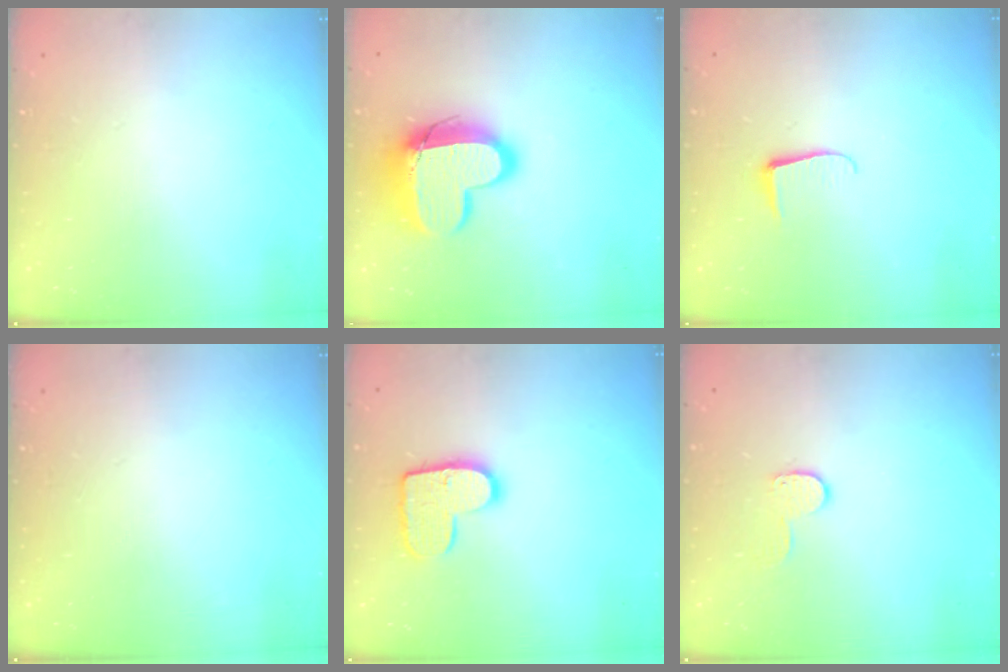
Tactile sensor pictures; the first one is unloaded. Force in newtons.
{"total": 15.2, "press": 15.2, "slide": 1.3}
{"total": 6.0, "press": 5.9, "slide": 0.6}
{"total": 0.0}
{"total": 11.8, "press": 11.7, "slide": 0.6}
{"total": 5.6, "press": 5.6, "slide": 0.4}